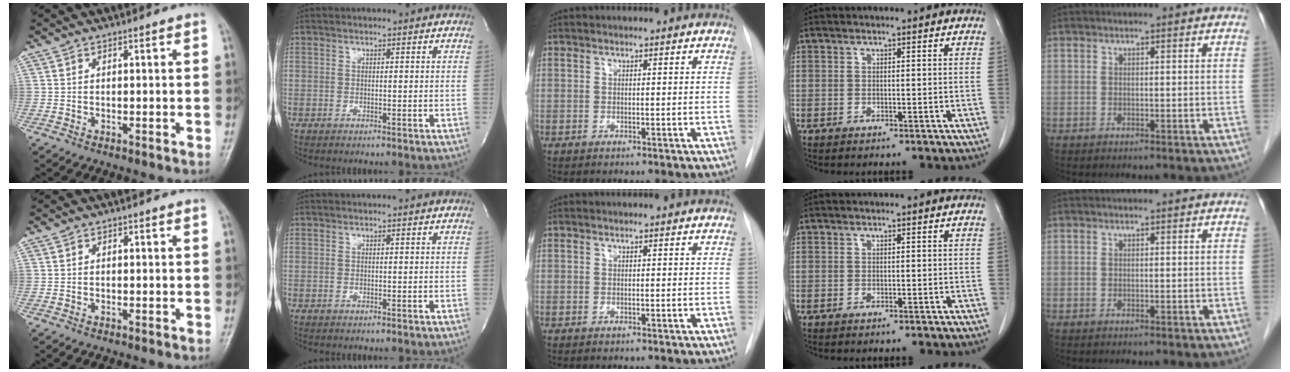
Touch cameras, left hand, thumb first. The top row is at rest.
{}